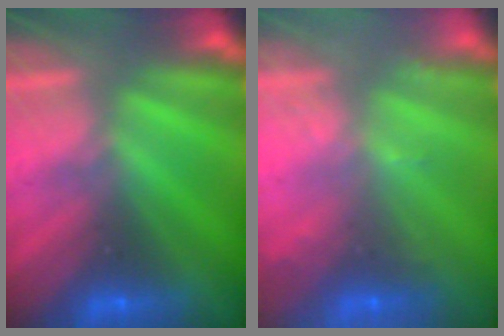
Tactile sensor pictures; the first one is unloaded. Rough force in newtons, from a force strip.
{"total": 8.4}